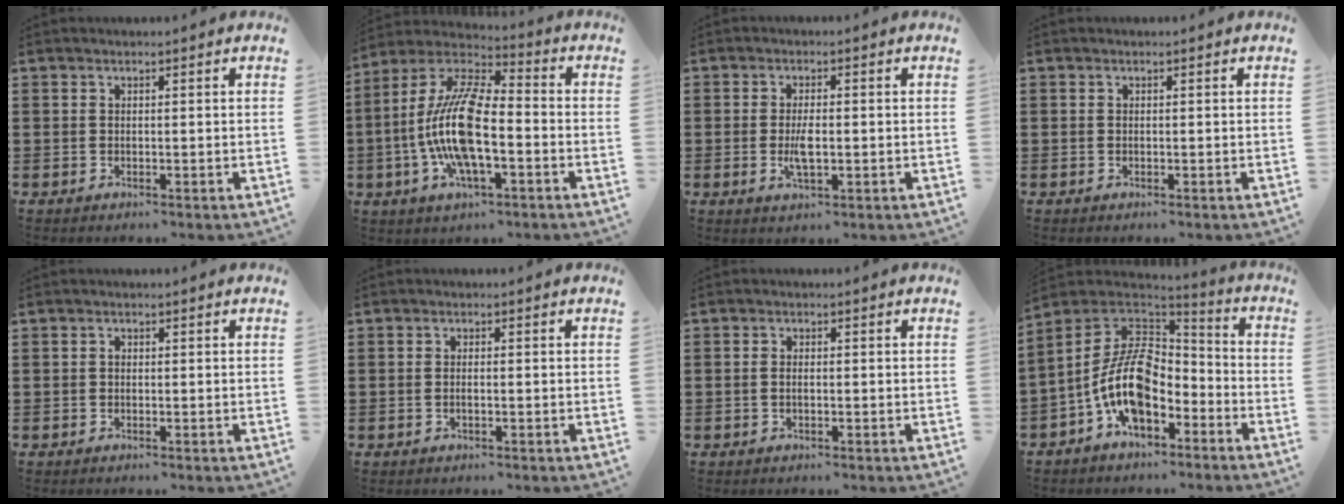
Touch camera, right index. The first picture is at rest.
{"total": 14.0, "force": [-2.5, 4.8, 12.8], "torque": [-0.291, -0.011, -0.053]}
{"total": 3.9, "force": [-0.6, 1.4, 3.6], "torque": [-0.072, -0.001, -0.013]}
{"total": 0.0}
{"total": 0.5, "force": [-0.1, 0.4, 0.4], "torque": [-0.009, 0.000, -0.002]}
{"total": 1.0, "force": [-0.3, 0.3, 0.9], "torque": [-0.018, -0.003, -0.004]}
{"total": 1.2, "force": [-0.3, 0.6, 1.1], "torque": [-0.021, 0.002, -0.006]}
{"total": 13.4, "force": [-3.8, 7.1, 10.8], "torque": [-0.248, -0.001, -0.081]}